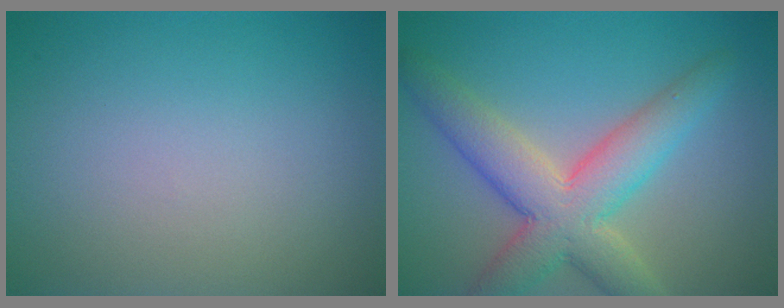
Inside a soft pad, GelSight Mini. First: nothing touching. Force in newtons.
{"total": 7.2, "press": 7.2, "slide": 0.5}